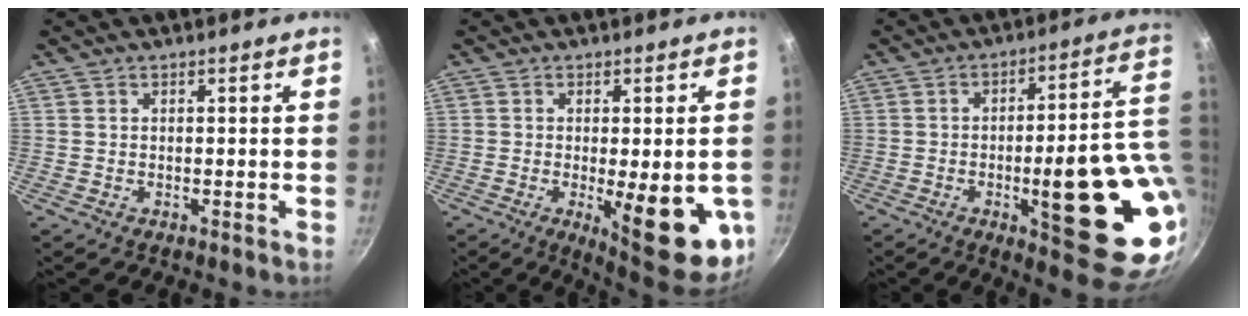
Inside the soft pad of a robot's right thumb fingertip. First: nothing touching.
{"total": 16.3, "force": [-4.1, 5.1, 14.9], "torque": [-0.165, -0.016, -0.041]}
{"total": 22.8, "force": [-2.6, 6.3, 21.7], "torque": [-0.260, -0.009, -0.028]}